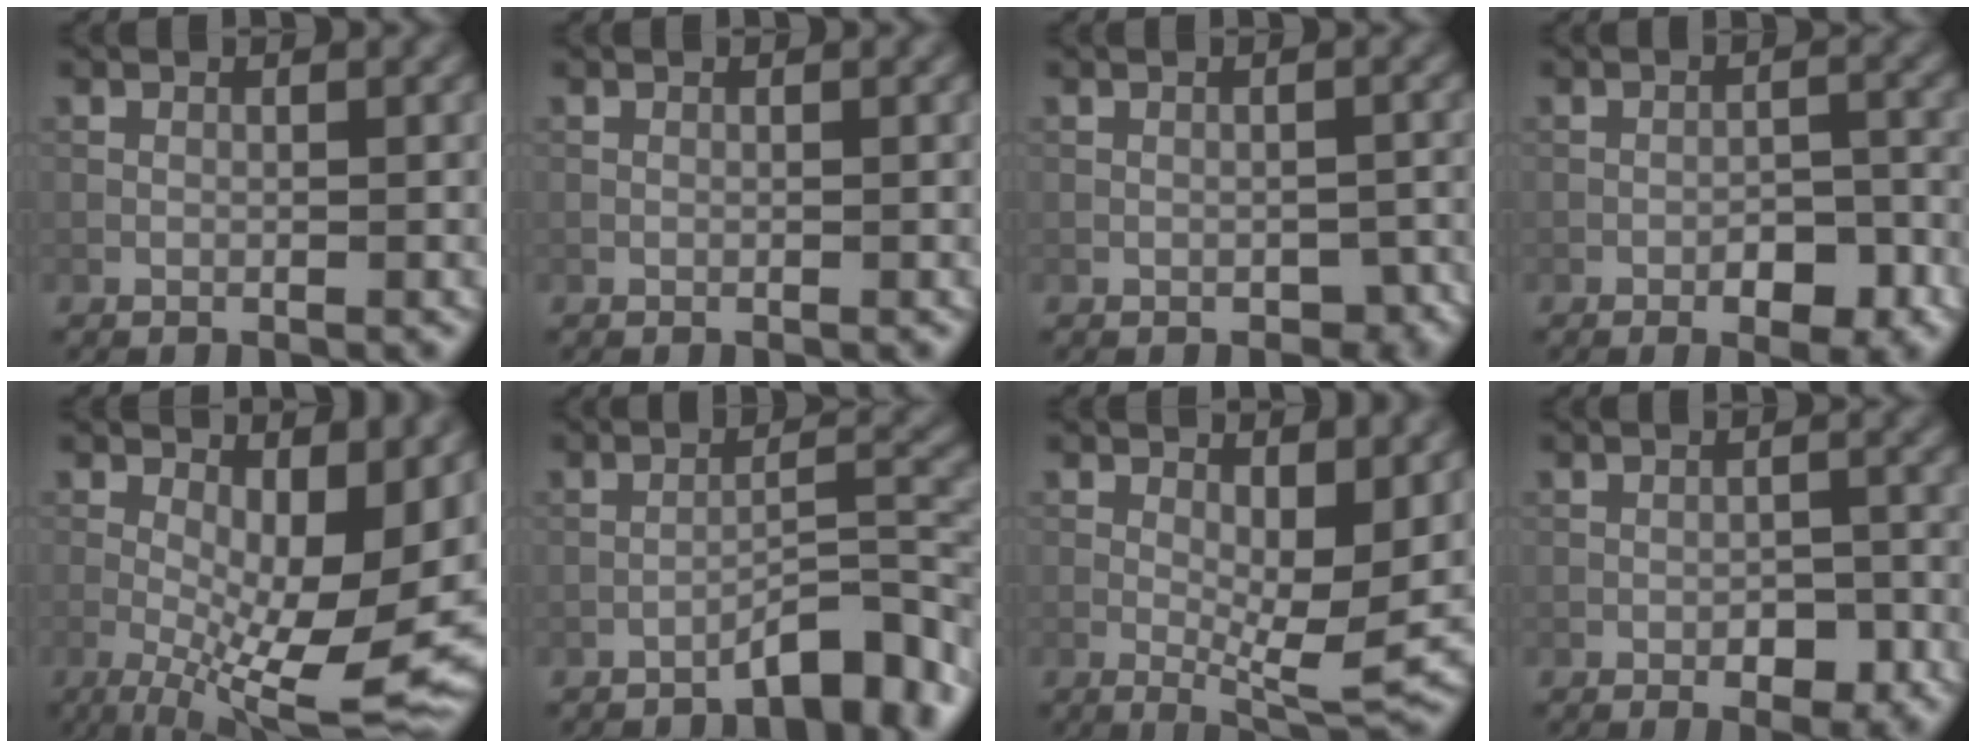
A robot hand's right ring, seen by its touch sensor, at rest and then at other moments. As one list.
[{"total": 0.0}, {"total": 2.0, "force": [-1.0, 1.3, 1.1], "torque": [-0.013, -0.006, -0.008]}, {"total": 3.7, "force": [-2.0, 1.4, 2.8], "torque": [-0.037, 0.004, -0.030]}, {"total": 13.0, "force": [-1.2, 4.7, 12.1], "torque": [-0.181, -0.006, -0.012]}, {"total": 4.6, "force": [-3.7, 0.7, 2.7], "torque": [-0.036, 0.019, -0.059]}, {"total": 5.8, "force": [0.7, 2.0, 5.4], "torque": [-0.083, -0.010, 0.013]}, {"total": 2.7, "force": [-1.3, 1.2, 2.0], "torque": [-0.025, 0.004, -0.019]}]